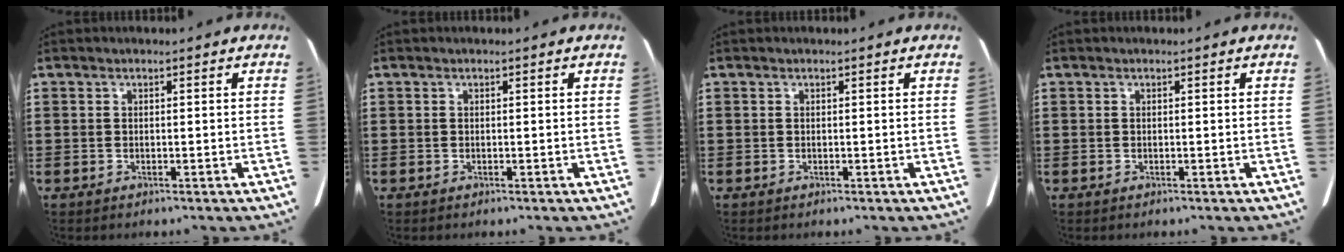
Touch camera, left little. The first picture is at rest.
{"total": 0.0}
{"total": 0.0}
{"total": 0.0}